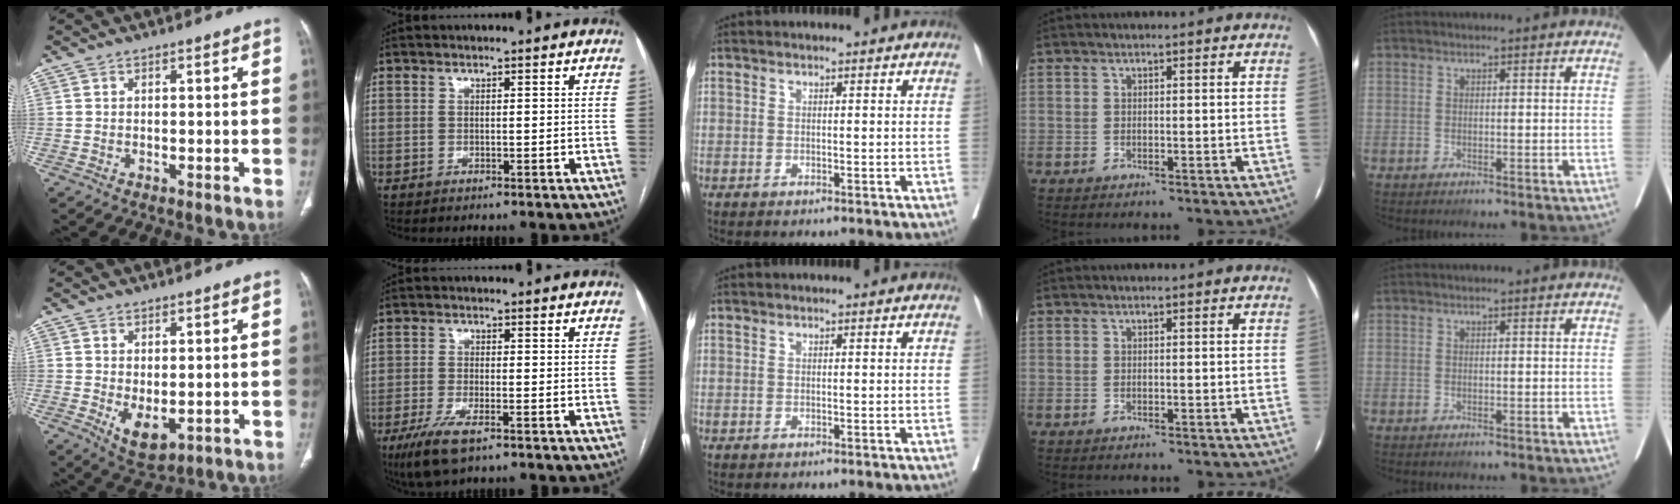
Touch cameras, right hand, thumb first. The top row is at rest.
{"thumb": {"total": 5.7, "force": [-0.7, 3.1, 4.7], "torque": [-0.070, -0.012, 0.010]}, "index": {"total": 6.4, "force": [-3.9, 1.4, 4.9], "torque": [-0.103, -0.015, -0.068]}}